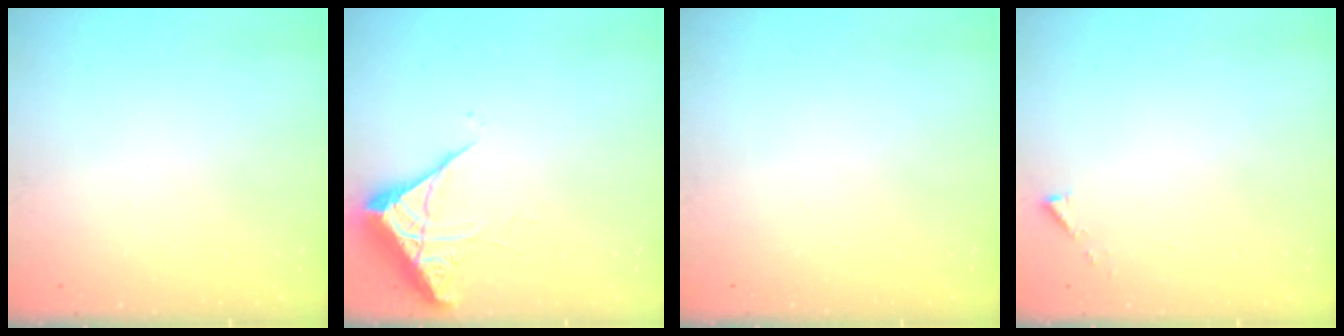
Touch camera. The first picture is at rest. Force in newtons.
{"total": 5.4, "press": 5.4, "slide": 0.3}
{"total": 0.0}
{"total": 2.9, "press": 2.9, "slide": 0.4}